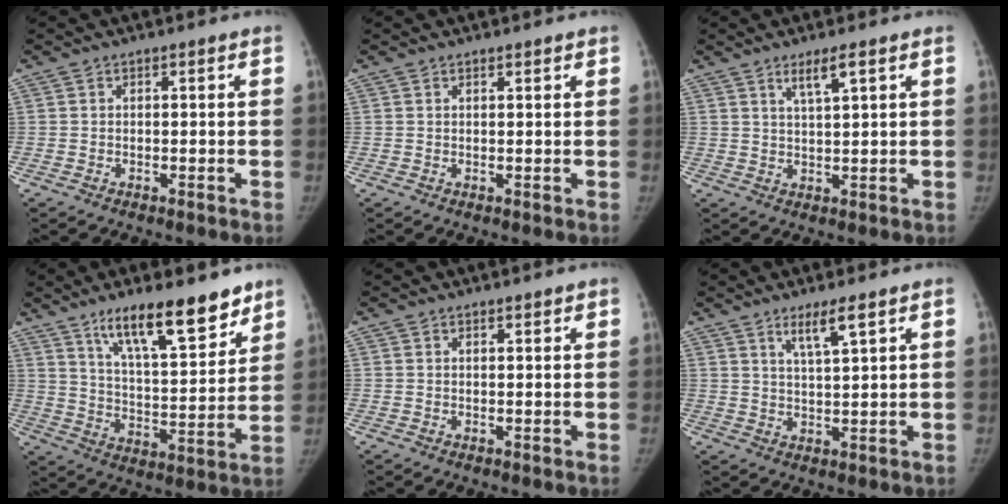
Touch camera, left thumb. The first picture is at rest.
{"total": 0.8, "force": [0.7, 0.2, 0.3], "torque": [-0.006, -0.004, 0.009]}
{"total": 3.7, "force": [2.2, 0.3, 3.0], "torque": [-0.058, -0.012, 0.044]}
{"total": 17.1, "force": [11.8, 5.0, 11.3], "torque": [-0.142, -0.072, 0.200]}
{"total": 1.1, "force": [1.0, 0.4, 0.5], "torque": [-0.006, -0.006, 0.013]}
{"total": 5.0, "force": [3.2, 0.4, 3.8], "torque": [-0.070, -0.022, 0.061]}